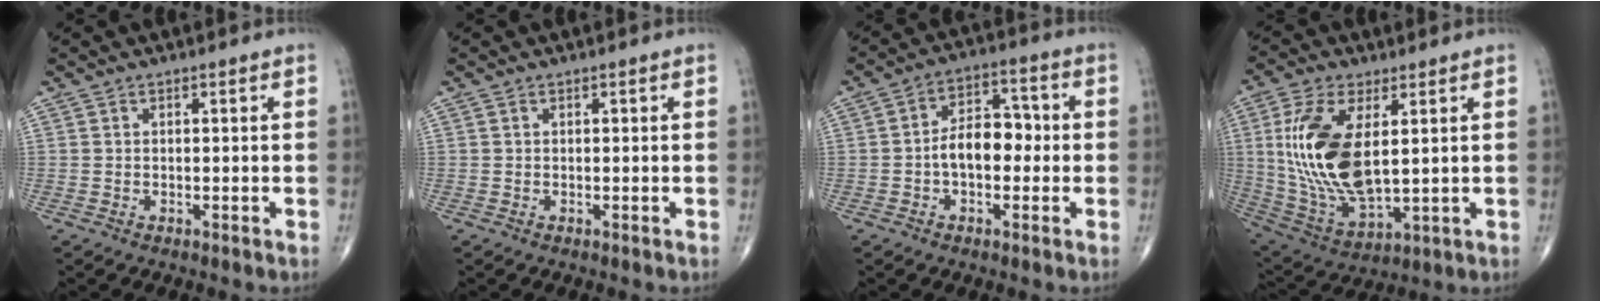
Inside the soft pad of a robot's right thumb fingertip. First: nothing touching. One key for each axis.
{"total": 0.0}
{"total": 8.8, "fx": -1.0, "fy": 5.5, "fz": 6.8, "tx": -0.088, "ty": 0.033, "tz": -0.025}
{"total": 18.4, "fx": 3.0, "fy": 8.8, "fz": 15.9, "tx": -0.328, "ty": -0.020, "tz": 0.071}